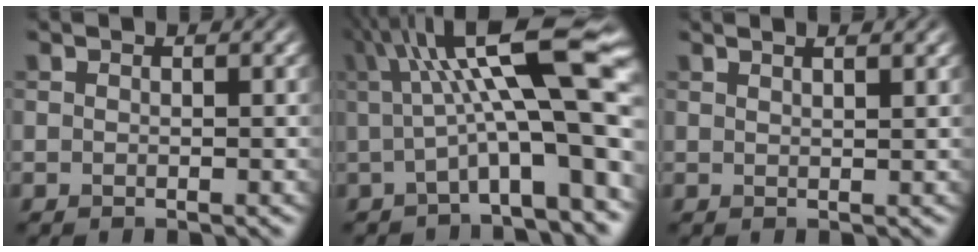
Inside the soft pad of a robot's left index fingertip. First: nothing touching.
{"total": 13.2, "force": [1.8, 2.8, 12.8], "torque": [-0.179, 0.026, 0.030]}
{"total": 1.5, "force": [1.1, 0.4, 1.0], "torque": [-0.005, 0.004, 0.004]}